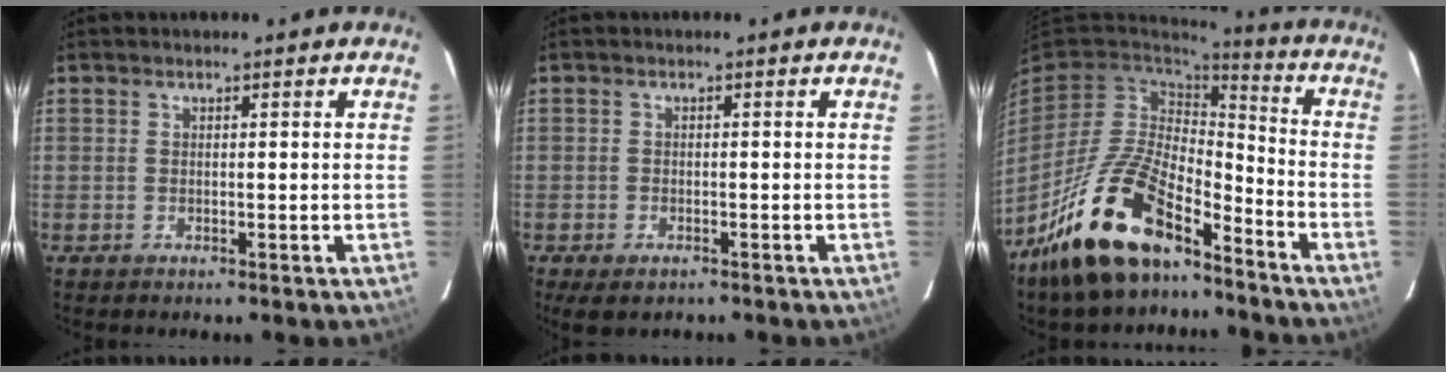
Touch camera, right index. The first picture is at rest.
{"total": 3.7, "force": [-2.5, 1.9, 2.0], "torque": [-0.045, -0.013, -0.040]}
{"total": 18.8, "force": [-13.1, 7.1, 11.4], "torque": [-0.238, -0.012, -0.241]}